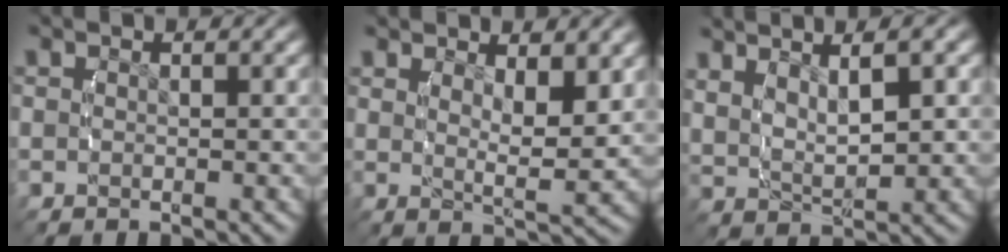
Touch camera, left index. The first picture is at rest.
{"total": 3.4, "force": [2.2, 0.1, 2.5], "torque": [-0.034, -0.012, 0.040]}
{"total": 6.8, "force": [2.7, 3.7, 5.0], "torque": [-0.084, 0.010, 0.045]}